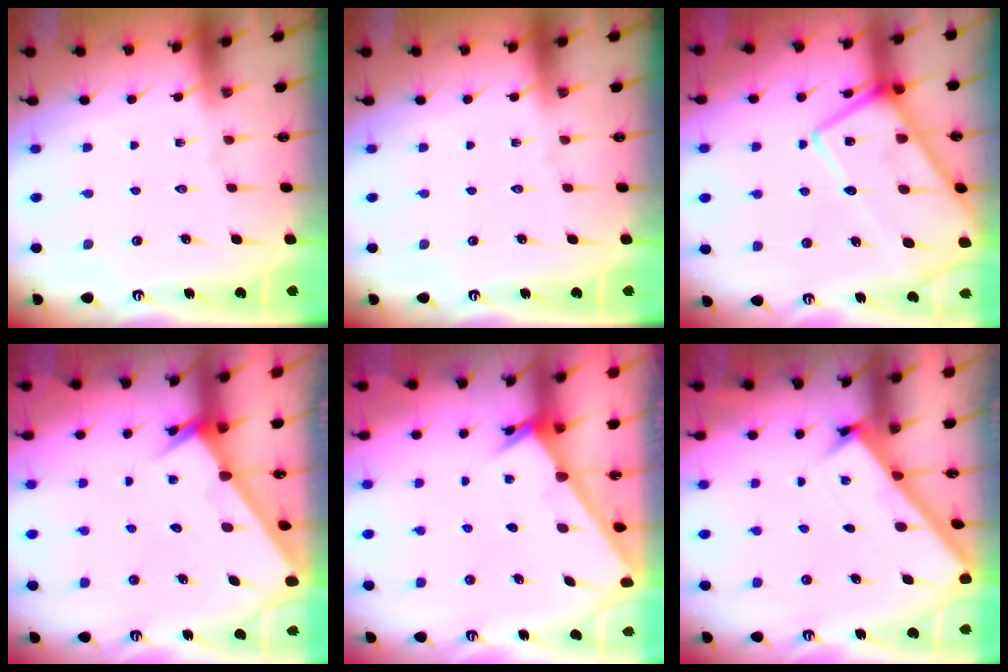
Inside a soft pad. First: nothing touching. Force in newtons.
{"total": 0.0}
{"total": 17.5, "press": 17.4, "slide": 1.7}
{"total": 2.7, "press": 2.7, "slide": 0.3}
{"total": 2.4, "press": 2.4, "slide": 0.2}
{"total": 2.6, "press": 2.5, "slide": 0.3}